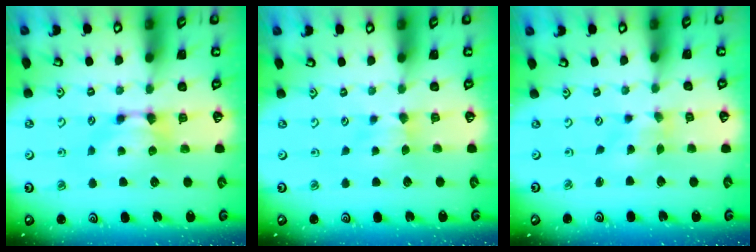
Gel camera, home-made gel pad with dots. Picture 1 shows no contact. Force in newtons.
{"total": 2.5, "press": 2.5, "slide": 0.4}
{"total": 2.6, "press": 2.4, "slide": 0.9}